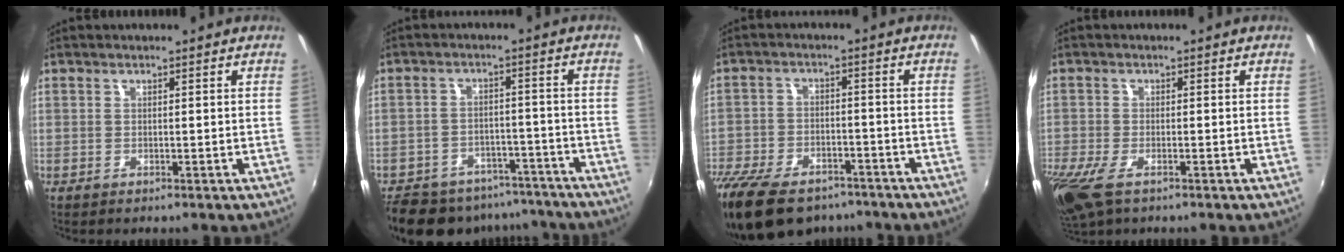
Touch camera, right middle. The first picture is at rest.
{"total": 20.3, "force": [-16.7, 8.9, 7.4], "torque": [-0.171, 0.011, -0.221]}
{"total": 18.7, "force": [-14.0, 8.9, 8.6], "torque": [-0.206, -0.022, -0.222]}
{"total": 7.9, "force": [-4.7, 3.1, 5.5], "torque": [-0.132, -0.034, -0.090]}